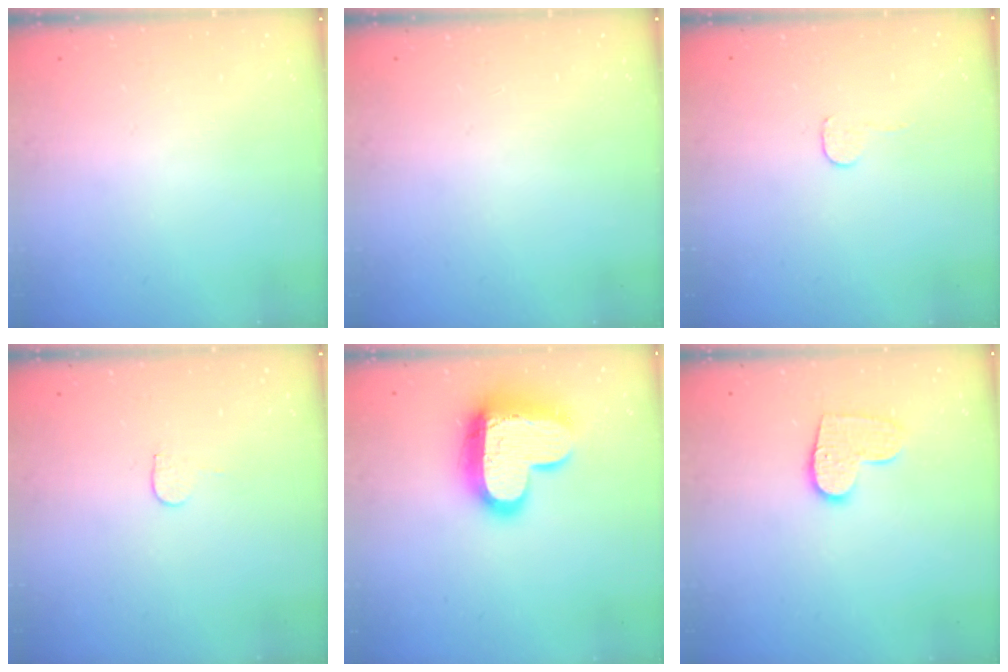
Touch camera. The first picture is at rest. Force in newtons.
{"total": 0.0}
{"total": 2.7, "press": 2.7, "slide": 0.2}
{"total": 4.9, "press": 4.9, "slide": 0.3}
{"total": 17.1, "press": 17.0, "slide": 1.6}
{"total": 10.0, "press": 10.0, "slide": 0.6}